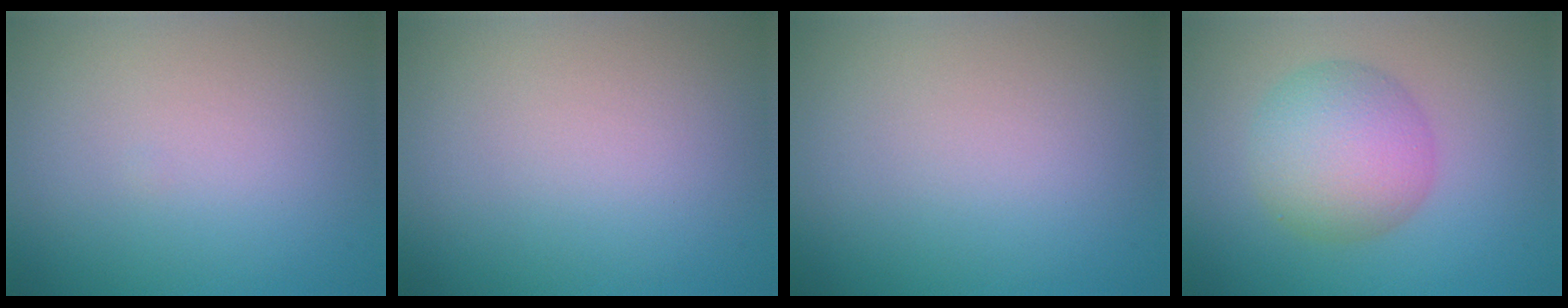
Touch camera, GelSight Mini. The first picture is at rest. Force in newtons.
{"total": 0.0}
{"total": 0.0}
{"total": 6.2, "press": 6.2, "slide": 0.0}